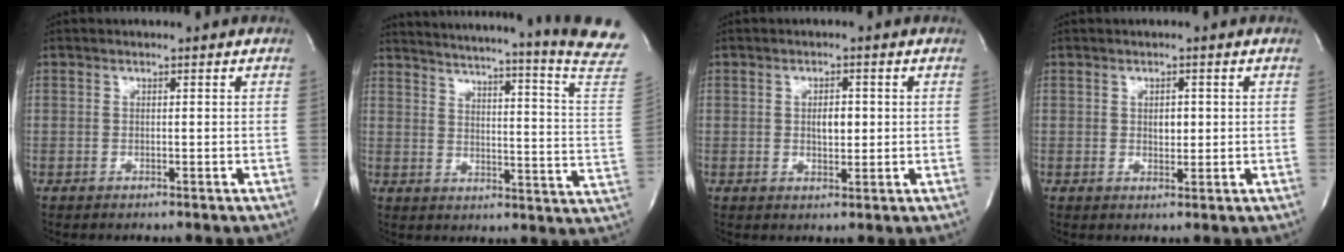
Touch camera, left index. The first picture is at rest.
{"total": 25.7, "force": [23.1, -2.7, 10.9], "torque": [-0.168, -0.117, 0.274]}
{"total": 2.8, "force": [-0.1, 1.3, 2.4], "torque": [-0.040, -0.005, 0.000]}
{"total": 1.8, "force": [0.0, 1.0, 1.5], "torque": [-0.024, -0.007, 0.001]}